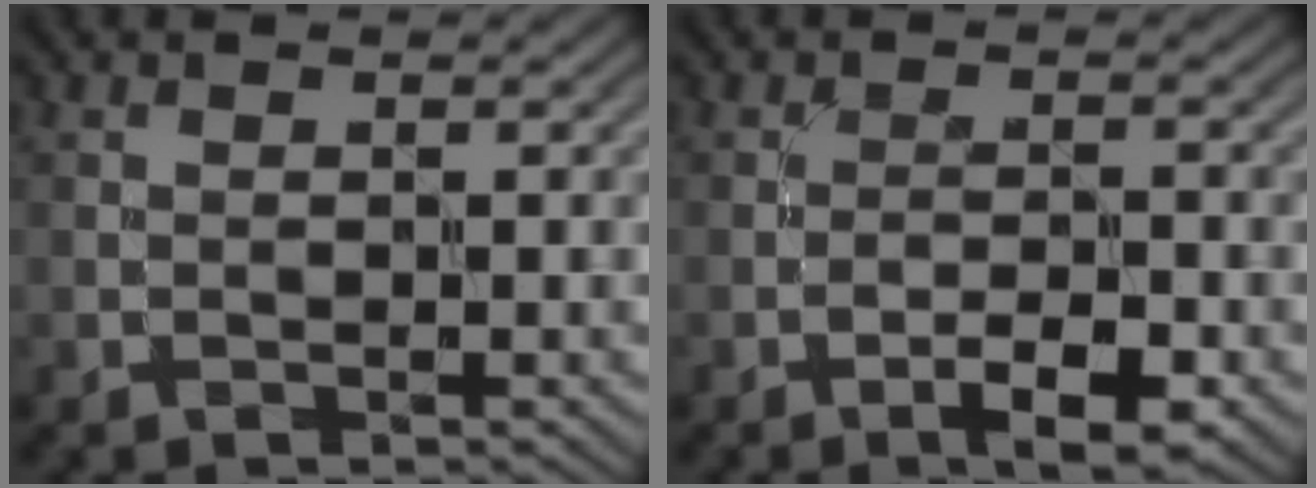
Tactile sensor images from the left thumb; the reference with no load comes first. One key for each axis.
{"total": 3.6, "fx": -2.0, "fy": 1.0, "fz": 2.8, "tx": -0.046, "ty": 0.005, "tz": -0.033}